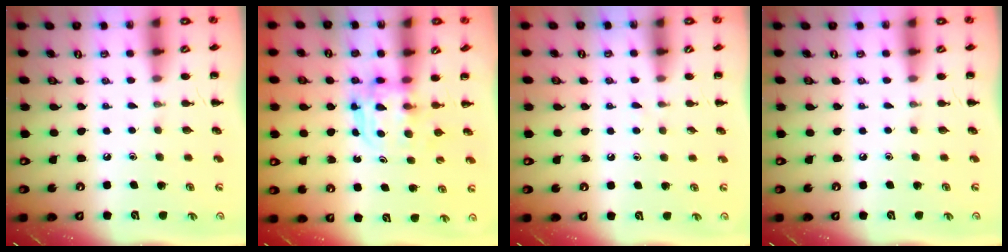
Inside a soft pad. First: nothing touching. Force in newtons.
{"total": 3.8, "press": 3.8, "slide": 0.2}
{"total": 2.9, "press": 2.6, "slide": 1.4}
{"total": 0.0}